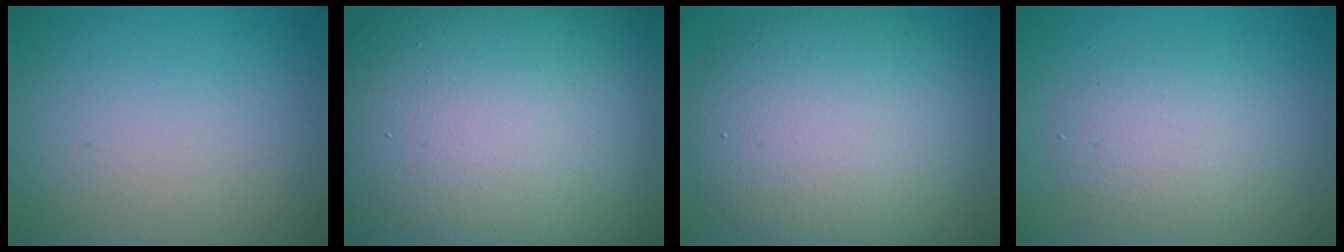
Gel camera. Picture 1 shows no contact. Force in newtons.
{"total": 22.1, "press": 22.0, "slide": 1.5}
{"total": 10.8, "press": 10.8, "slide": 1.0}
{"total": 3.2, "press": 3.2, "slide": 0.2}